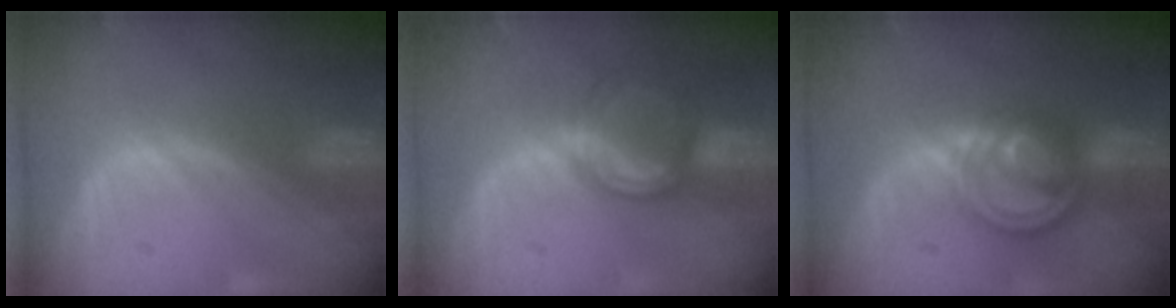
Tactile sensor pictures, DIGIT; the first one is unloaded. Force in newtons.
{"total": 5.2, "press": 4.9, "slide": 1.5}
{"total": 7.9, "press": 6.8, "slide": 3.9}